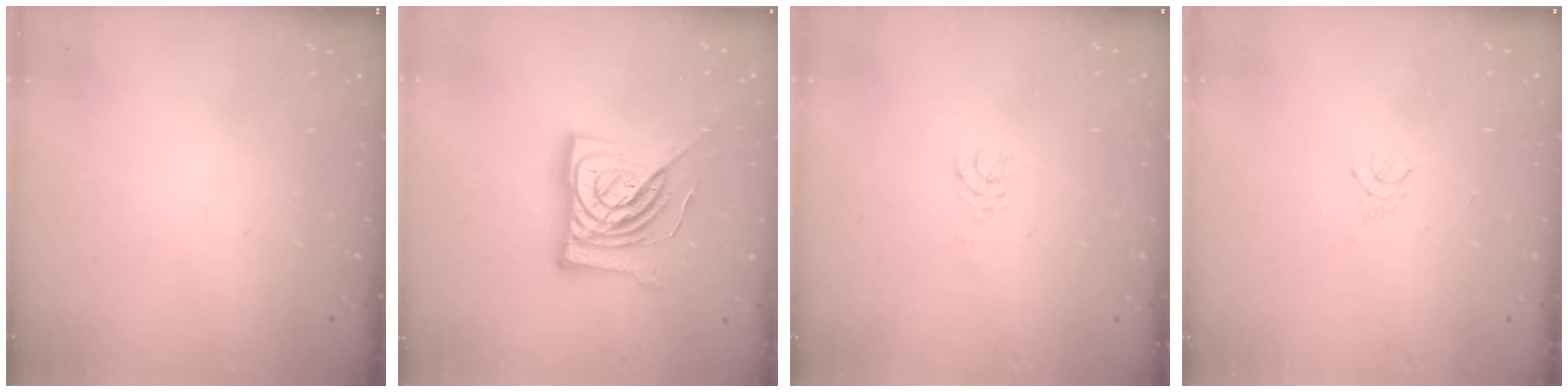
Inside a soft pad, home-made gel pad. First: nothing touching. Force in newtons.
{"total": 15.7, "press": 15.7, "slide": 1.5}
{"total": 2.5, "press": 2.4, "slide": 0.4}
{"total": 3.0, "press": 2.9, "slide": 0.6}